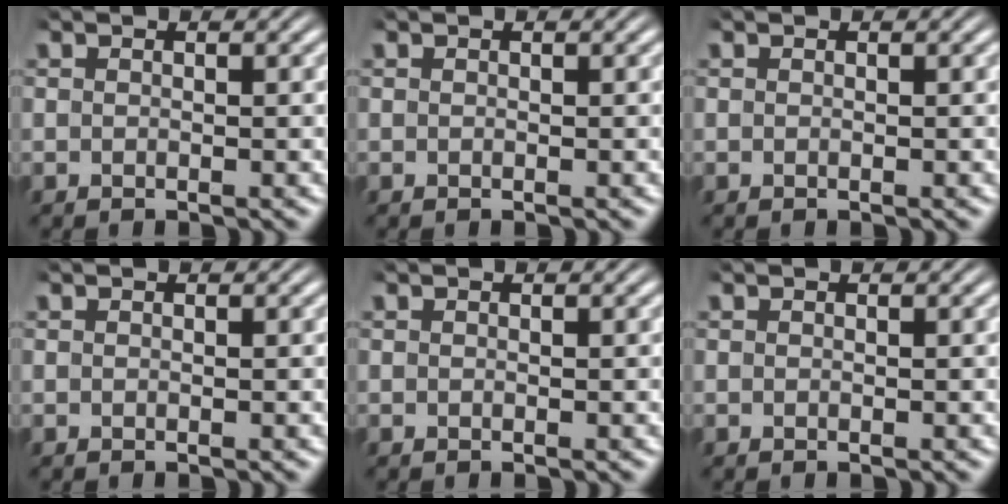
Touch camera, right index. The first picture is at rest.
{"total": 0.0}
{"total": 0.0}
{"total": 0.0}
{"total": 0.0}
{"total": 0.0}